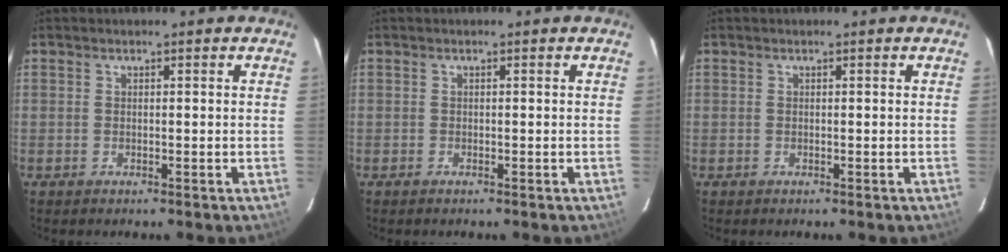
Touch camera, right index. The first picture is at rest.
{"total": 0.0}
{"total": 0.0}